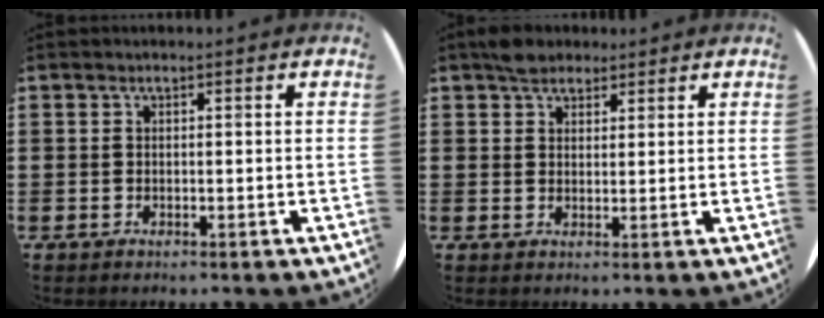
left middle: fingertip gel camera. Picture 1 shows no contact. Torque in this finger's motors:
{"motor_torque": [0.59, -0.49, 0.06, 0.07]}